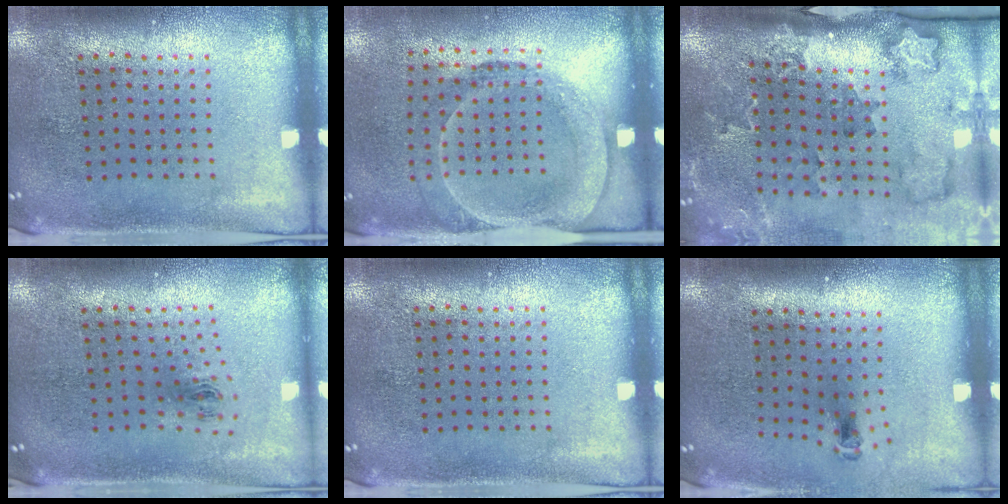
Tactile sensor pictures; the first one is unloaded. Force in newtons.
{"total": 1.6, "press": 1.2, "slide": 1.1}
{"total": 2.2, "press": 2.0, "slide": 1.0}
{"total": 1.0, "press": 0.4, "slide": 0.9}
{"total": 0.0}
{"total": 0.6, "press": 0.4, "slide": 0.5}